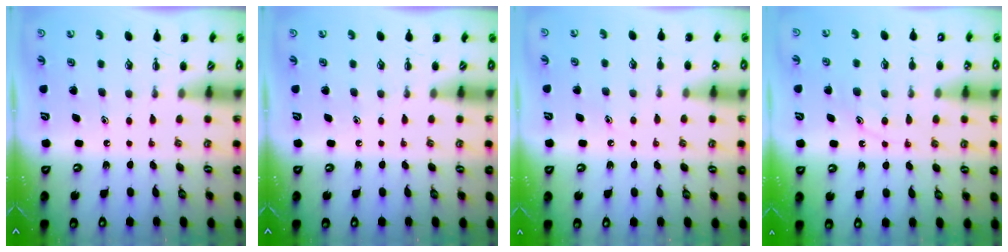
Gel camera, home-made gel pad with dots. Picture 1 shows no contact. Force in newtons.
{"total": 0.0}
{"total": 4.1, "press": 4.0, "slide": 1.1}
{"total": 10.5, "press": 10.4, "slide": 0.8}